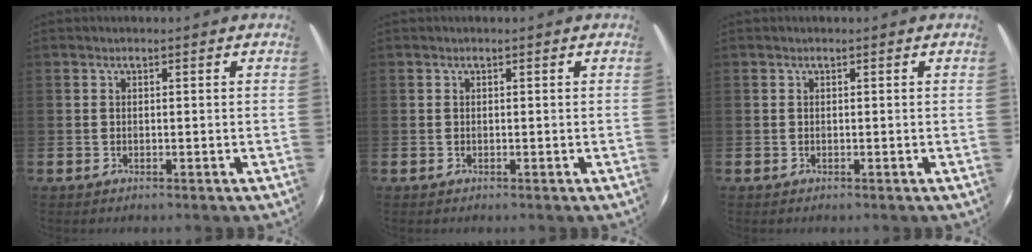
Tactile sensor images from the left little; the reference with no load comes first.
{"total": 0.0}
{"total": 0.0}